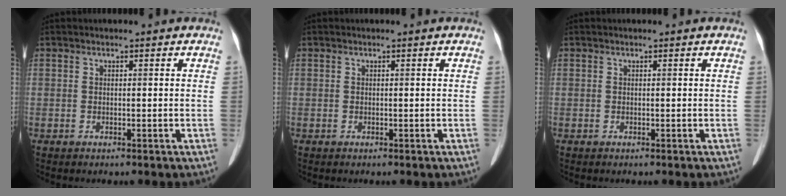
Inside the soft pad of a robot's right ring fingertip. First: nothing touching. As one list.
[{"total": 0.0}, {"total": 0.0}]